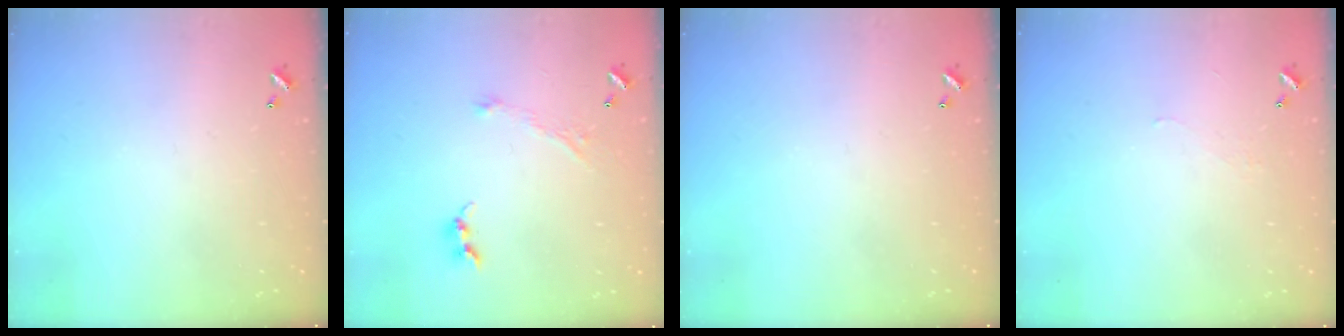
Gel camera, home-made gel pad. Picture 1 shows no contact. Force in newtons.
{"total": 2.3, "press": 2.3, "slide": 0.4}
{"total": 0.0}
{"total": 2.3, "press": 2.2, "slide": 0.5}